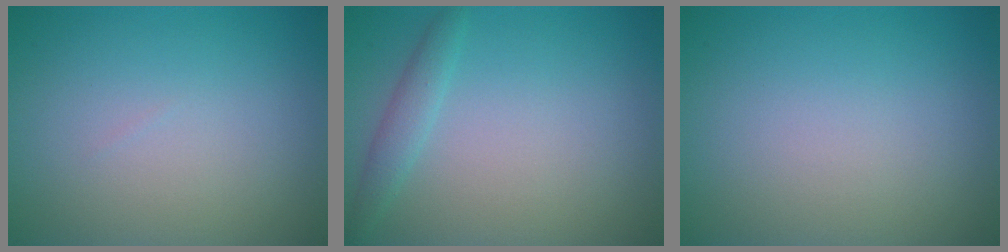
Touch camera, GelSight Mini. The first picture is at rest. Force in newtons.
{"total": 1.6, "press": 1.6, "slide": 0.1}
{"total": 0.0}